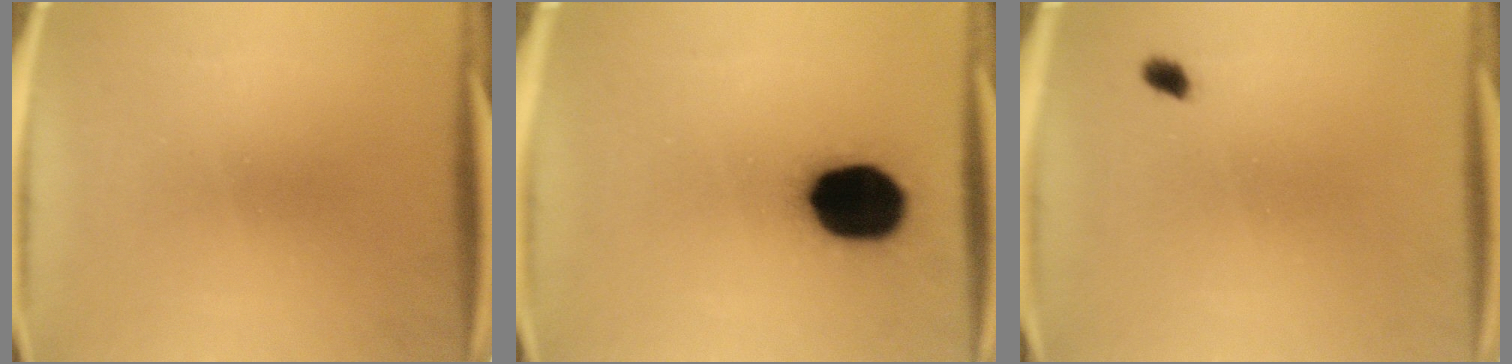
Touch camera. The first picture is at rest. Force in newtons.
{"total": 18.3}
{"total": 1.4}